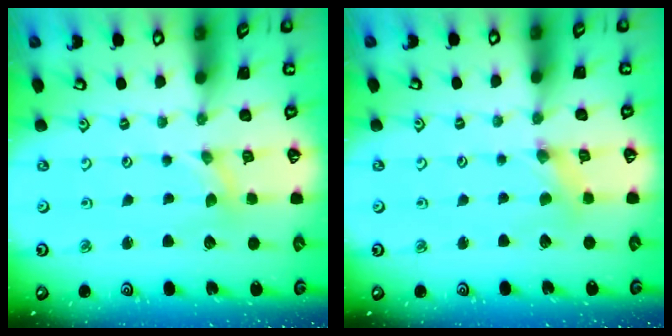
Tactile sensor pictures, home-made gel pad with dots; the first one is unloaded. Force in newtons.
{"total": 0.9, "press": 0.9, "slide": 0.2}